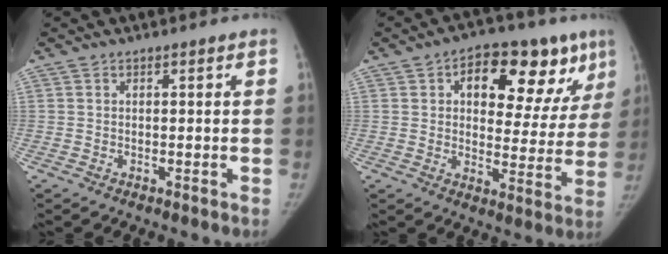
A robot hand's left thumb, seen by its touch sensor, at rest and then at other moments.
{"total": 20.1, "force": [9.1, 10.2, 14.7], "torque": [-0.147, -0.002, 0.126]}